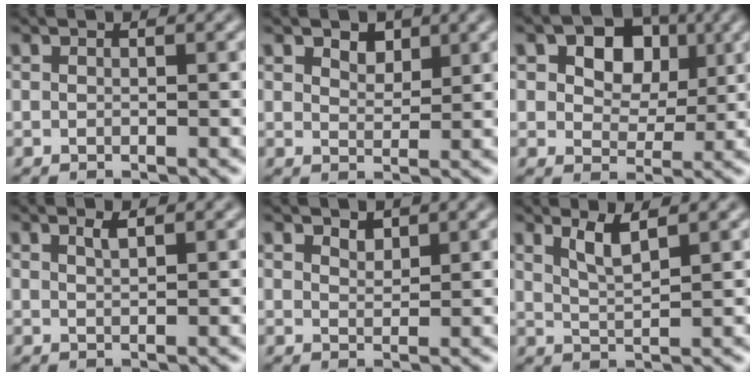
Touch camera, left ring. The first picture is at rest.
{"total": 1.9, "force": [1.3, 1.0, 0.9], "torque": [-0.015, -0.001, 0.021]}
{"total": 7.6, "force": [3.0, 5.5, 4.4], "torque": [-0.074, 0.013, 0.032]}
{"total": 1.2, "force": [0.9, 0.3, 0.8], "torque": [-0.013, 0.001, 0.015]}
{"total": 1.3, "force": [1.1, 0.5, 0.4], "torque": [-0.011, -0.002, 0.023]}
{"total": 2.6, "force": [1.7, 0.5, 1.9], "torque": [-0.034, -0.005, 0.035]}